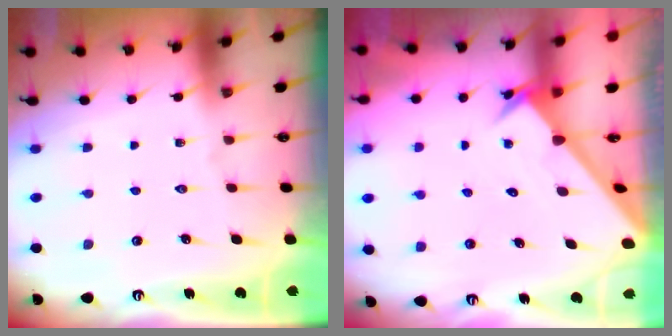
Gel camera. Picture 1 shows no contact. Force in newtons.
{"total": 2.4, "press": 2.4, "slide": 0.2}